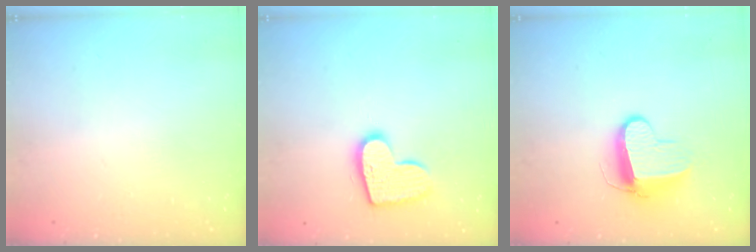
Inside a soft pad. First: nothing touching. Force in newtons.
{"total": 13.5, "press": 13.5, "slide": 0.8}
{"total": 9.6, "press": 9.5, "slide": 0.9}